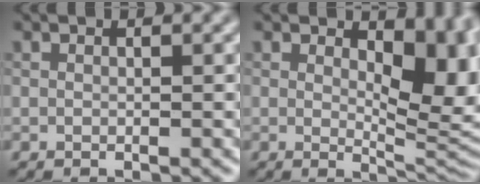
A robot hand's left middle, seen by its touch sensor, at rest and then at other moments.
{"total": 7.2, "force": [2.0, 3.7, 5.9], "torque": [-0.079, -0.015, 0.030]}